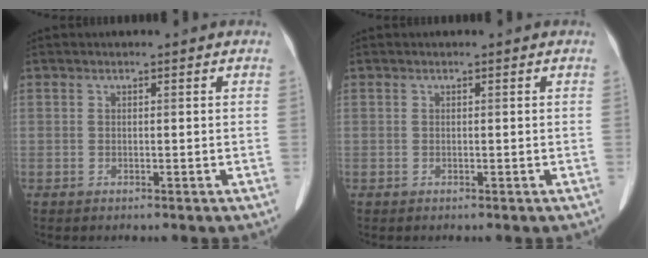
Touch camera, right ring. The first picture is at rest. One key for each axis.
{"total": 0.0}